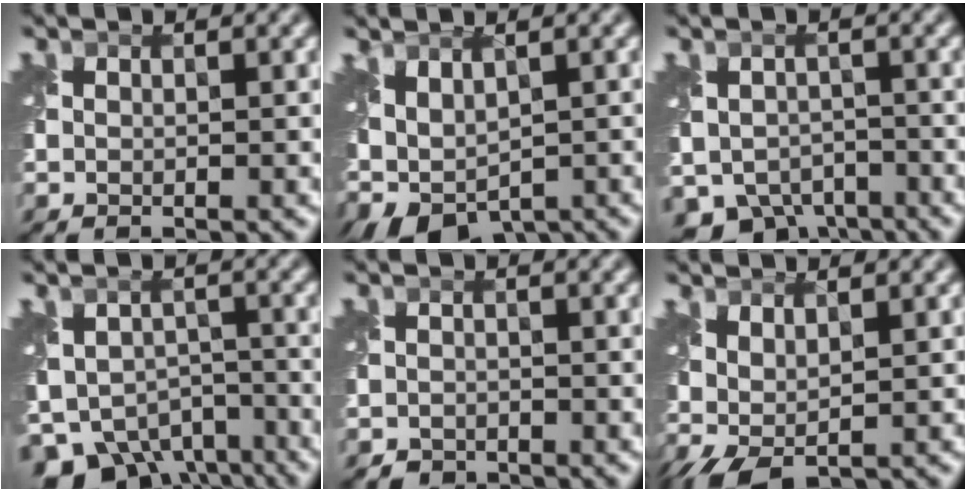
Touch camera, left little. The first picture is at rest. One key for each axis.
{"total": 5.6, "fx": -1.2, "fy": 3.2, "fz": 4.4, "tx": -0.078, "ty": -0.004, "tz": -0.007}
{"total": 6.5, "fx": -4.5, "fy": 4.3, "fz": 1.8, "tx": -0.019, "ty": -0.018, "tz": -0.064}
{"total": 8.5, "fx": -5.9, "fy": 5.2, "fz": 3.0, "tx": -0.054, "ty": -0.021, "tz": -0.085}
{"total": 1.3, "fx": -1.1, "fy": 0.5, "fz": -0.4, "tx": 0.010, "ty": 0.001, "tz": -0.022}
{"total": 2.6, "fx": 0.9, "fy": 1.3, "fz": 2.1, "tx": -0.048, "ty": 0.007, "tz": 0.021}